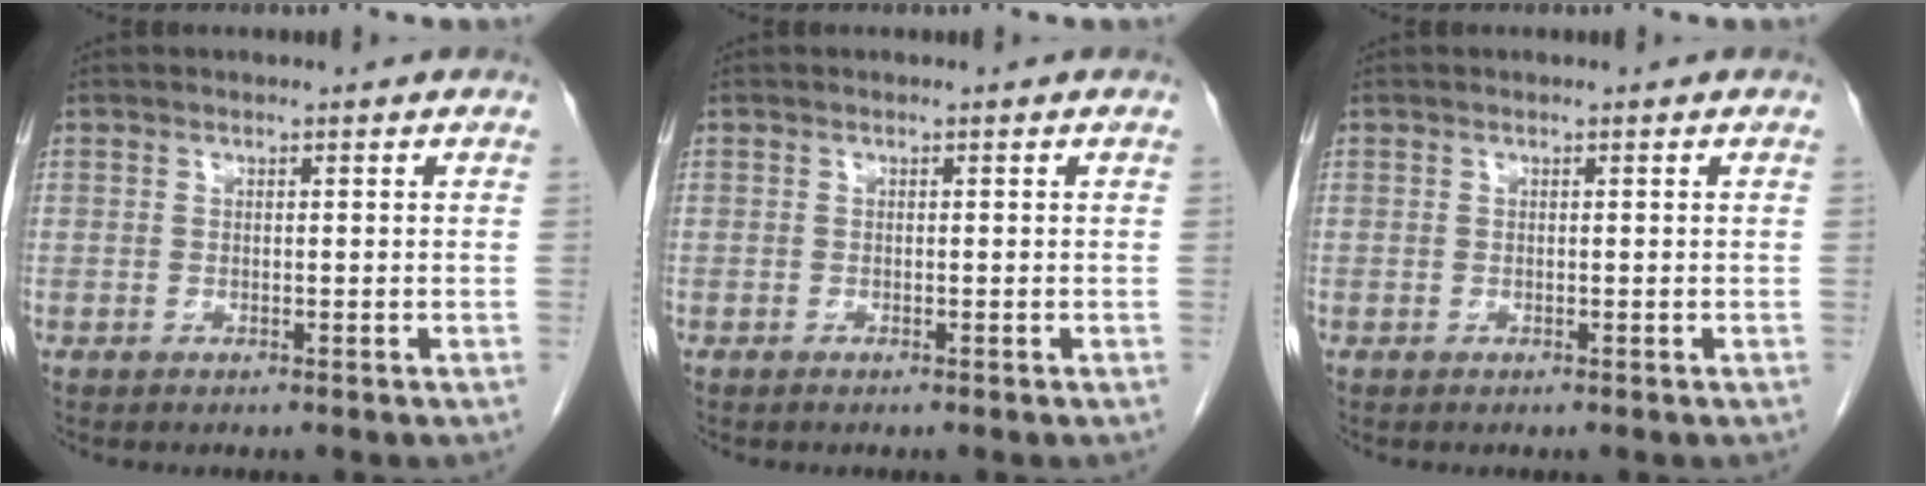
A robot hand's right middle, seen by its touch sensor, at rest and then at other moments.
{"total": 0.0}
{"total": 0.0}